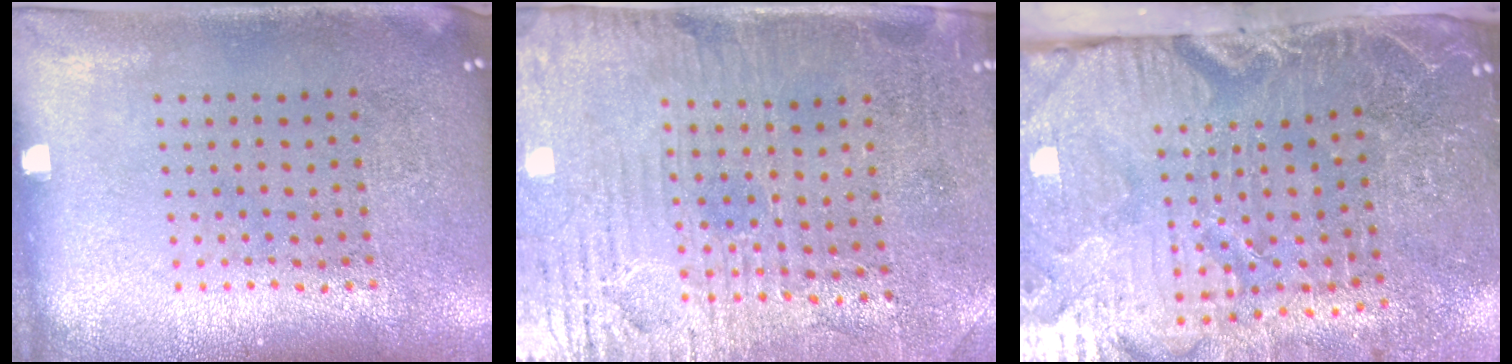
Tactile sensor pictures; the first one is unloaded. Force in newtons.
{"total": 3.3, "press": 2.8, "slide": 1.7}
{"total": 4.4, "press": 3.9, "slide": 1.9}